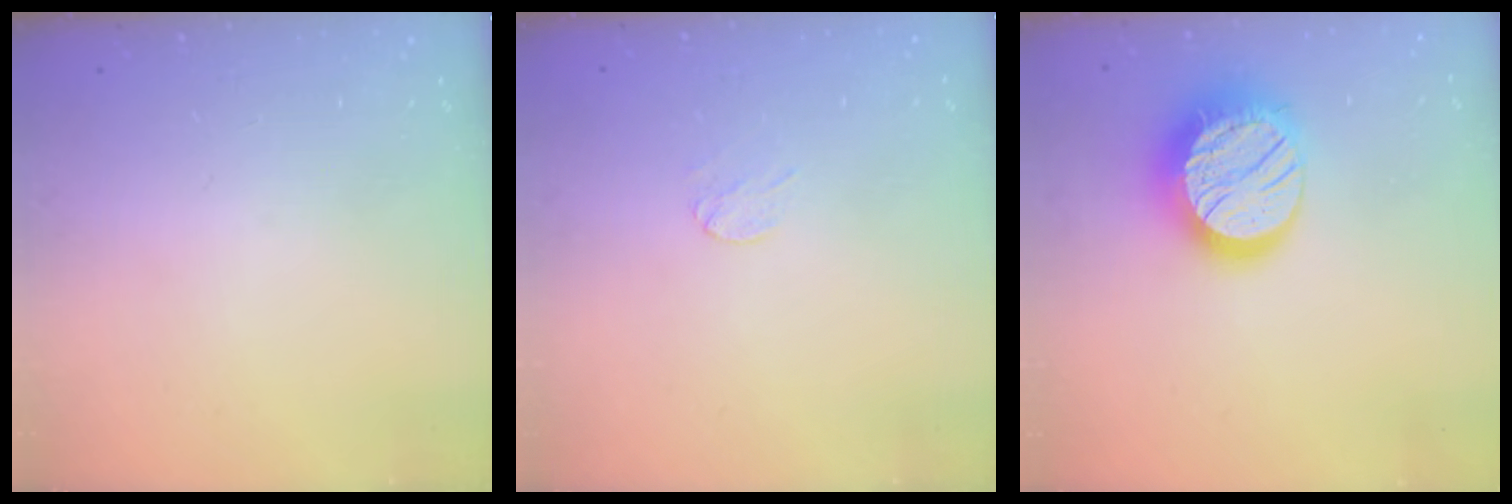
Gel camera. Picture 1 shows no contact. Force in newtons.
{"total": 2.6, "press": 2.5, "slide": 0.3}
{"total": 18.1, "press": 18.1, "slide": 1.0}